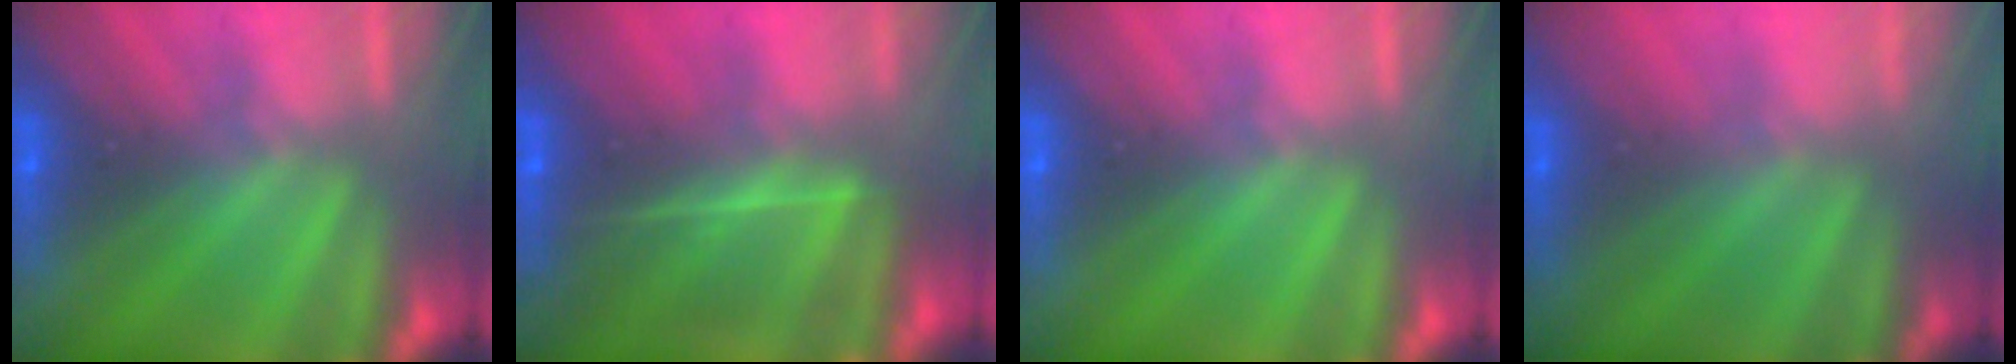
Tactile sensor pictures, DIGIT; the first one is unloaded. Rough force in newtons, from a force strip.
{"total": 7.7}
{"total": 0.0}
{"total": 2.4}